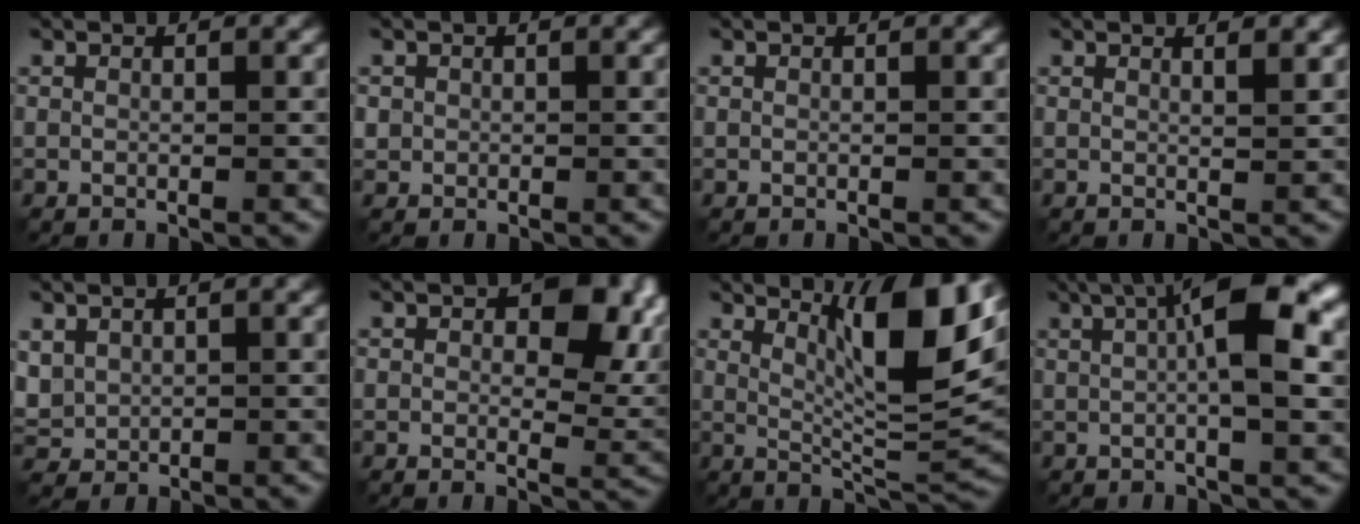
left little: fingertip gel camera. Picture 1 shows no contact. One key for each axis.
{"total": 0.8, "fx": 0.2, "fy": 0.8, "fz": 0.0, "tx": 0.001, "ty": -0.001, "tz": 0.006}
{"total": 0.0}
{"total": 1.9, "fx": 1.2, "fy": 0.7, "fz": 1.4, "tx": -0.006, "ty": 0.009, "tz": 0.004}
{"total": 2.3, "fx": 0.8, "fy": 1.9, "fz": 1.1, "tx": -0.033, "ty": 0.002, "tz": 0.018}
{"total": 9.1, "fx": 2.8, "fy": 5.0, "fz": 7.1, "tx": -0.102, "ty": 0.001, "tz": 0.044}
{"total": 9.8, "fx": 4.0, "fy": 2.3, "fz": 8.7, "tx": -0.128, "ty": -0.004, "tz": 0.068}
{"total": 9.1, "fx": 1.8, "fy": 2.7, "fz": 8.5, "tx": -0.133, "ty": 0.014, "tz": 0.020}